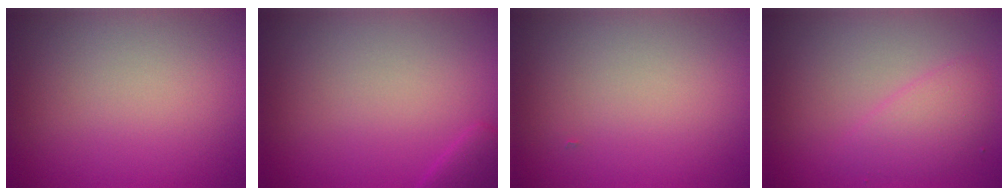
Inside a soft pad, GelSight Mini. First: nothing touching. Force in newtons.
{"total": 1.4, "press": 1.4, "slide": 0.1}
{"total": 0.0}
{"total": 2.5, "press": 2.5, "slide": 0.1}